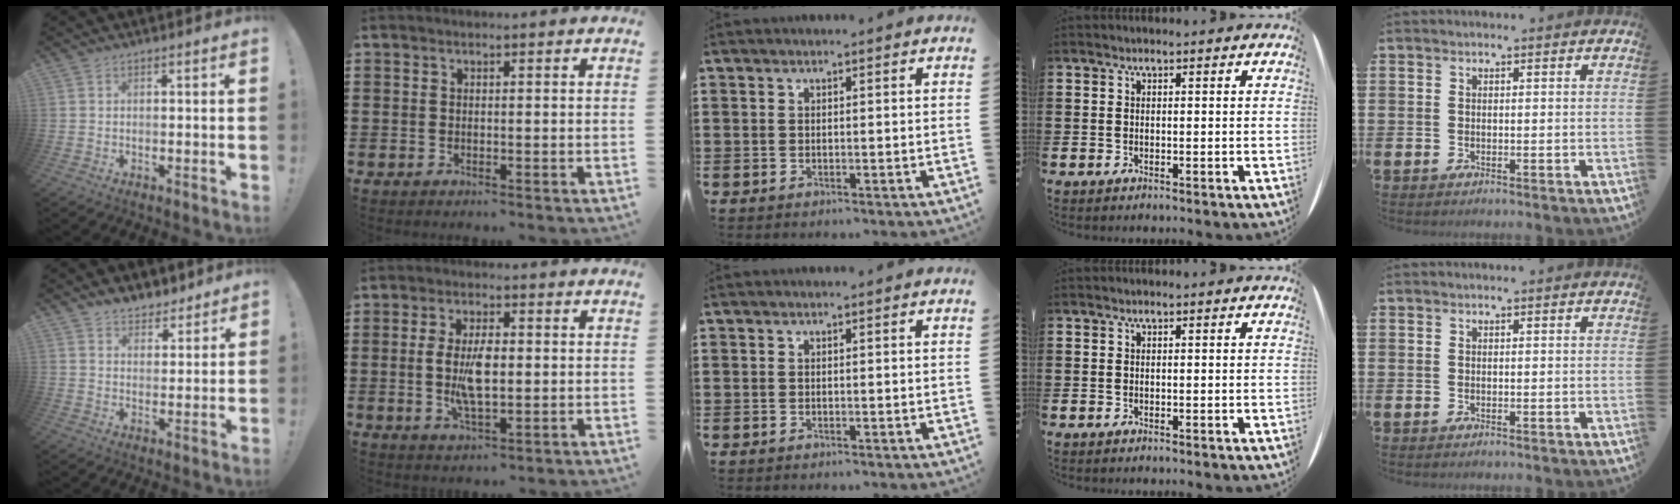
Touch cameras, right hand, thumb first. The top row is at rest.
{"thumb": {"total": 6.1, "force": [5.1, 3.2, 0.9], "torque": [-0.009, -0.040, 0.097]}, "index": {"total": 7.0, "force": [0.0, 2.9, 6.4], "torque": [-0.145, -0.003, -0.009]}}